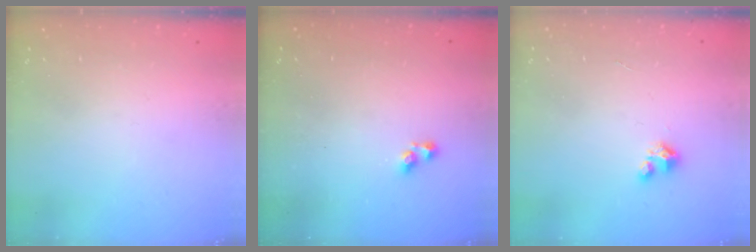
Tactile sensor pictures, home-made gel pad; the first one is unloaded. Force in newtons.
{"total": 3.0, "press": 3.0, "slide": 0.4}
{"total": 2.4, "press": 2.4, "slide": 0.2}